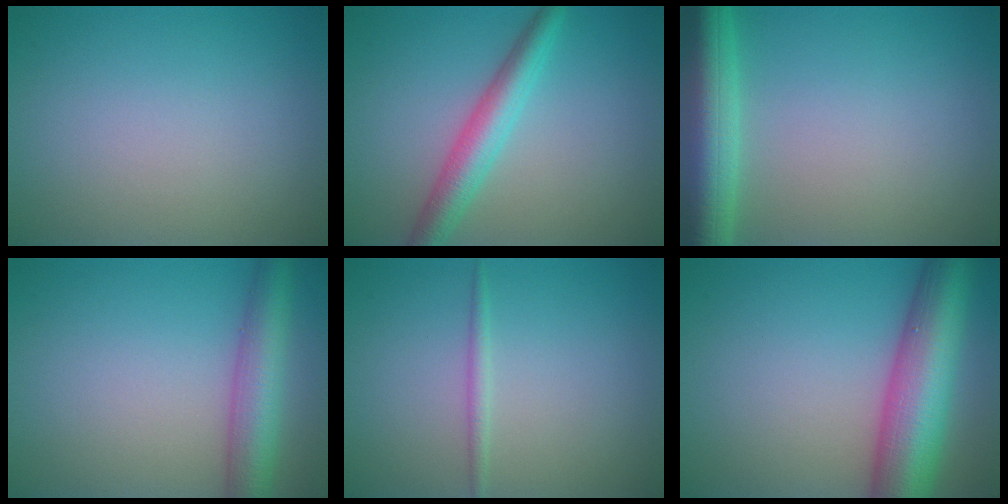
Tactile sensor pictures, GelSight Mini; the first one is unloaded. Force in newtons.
{"total": 4.0, "press": 4.0, "slide": 0.1}
{"total": 7.2, "press": 7.1, "slide": 0.3}
{"total": 5.3, "press": 5.3, "slide": 0.2}
{"total": 1.1, "press": 1.1, "slide": 0.0}
{"total": 10.8, "press": 10.8, "slide": 0.1}